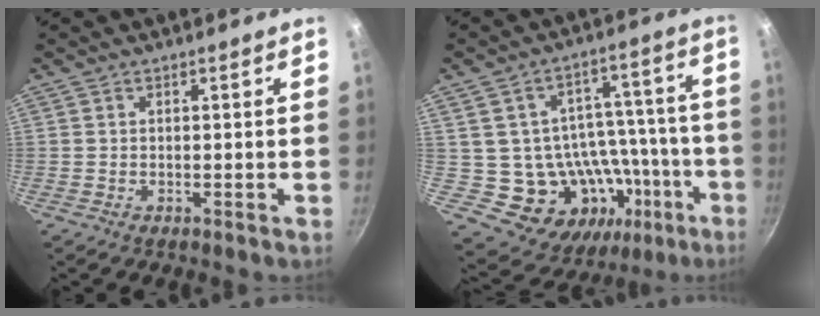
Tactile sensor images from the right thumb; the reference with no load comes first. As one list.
[{"total": 21.2, "force": [-5.4, 15.7, 13.2], "torque": [-0.153, 0.047, -0.047]}]